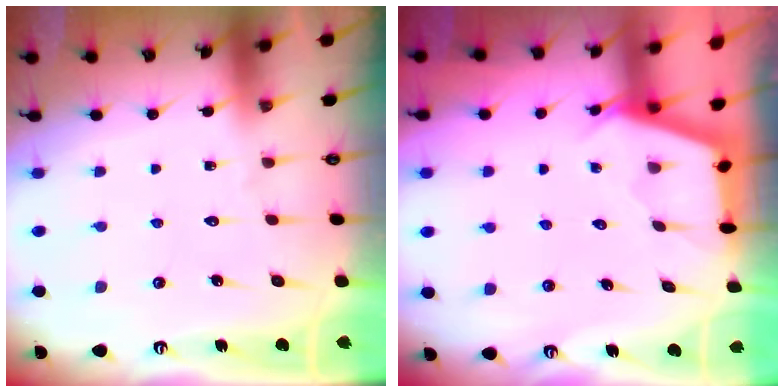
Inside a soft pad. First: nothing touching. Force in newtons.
{"total": 2.6, "press": 2.6, "slide": 0.3}